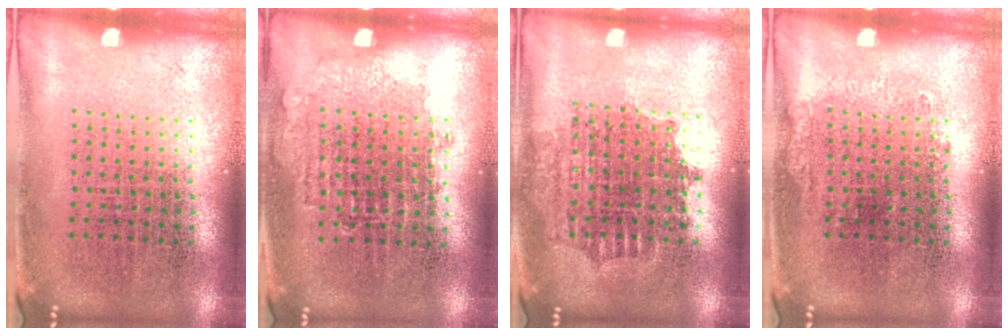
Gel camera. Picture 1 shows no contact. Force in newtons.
{"total": 0.8, "press": 0.7, "slide": 0.3}
{"total": 1.5, "press": 1.3, "slide": 0.8}
{"total": 0.6, "press": 0.5, "slide": 0.2}